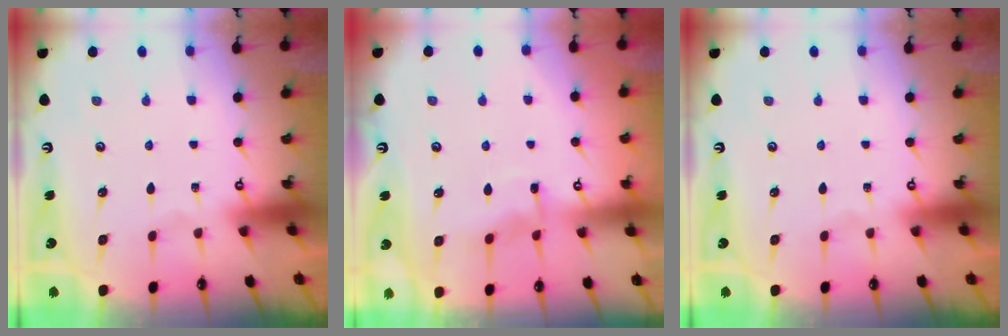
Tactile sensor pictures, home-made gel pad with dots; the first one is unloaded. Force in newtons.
{"total": 5.7, "press": 5.6, "slide": 0.6}
{"total": 0.0}